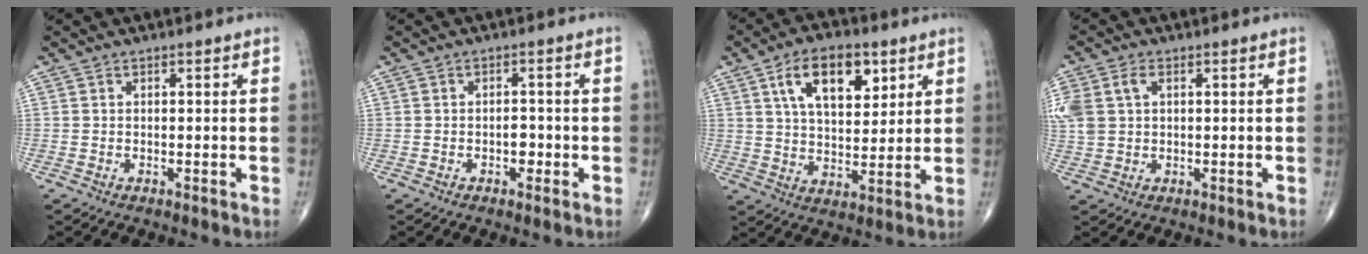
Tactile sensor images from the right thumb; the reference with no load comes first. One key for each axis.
{"total": 2.2, "fx": -0.7, "fy": 1.4, "fz": 1.5, "tx": -0.007, "ty": 0.007, "tz": -0.012}
{"total": 13.3, "fx": 5.8, "fy": 7.0, "fz": 9.7, "tx": -0.132, "ty": -0.019, "tz": 0.102}
{"total": 9.6, "fx": 2.5, "fy": 6.8, "fz": 6.3, "tx": -0.180, "ty": 0.017, "tz": 0.054}